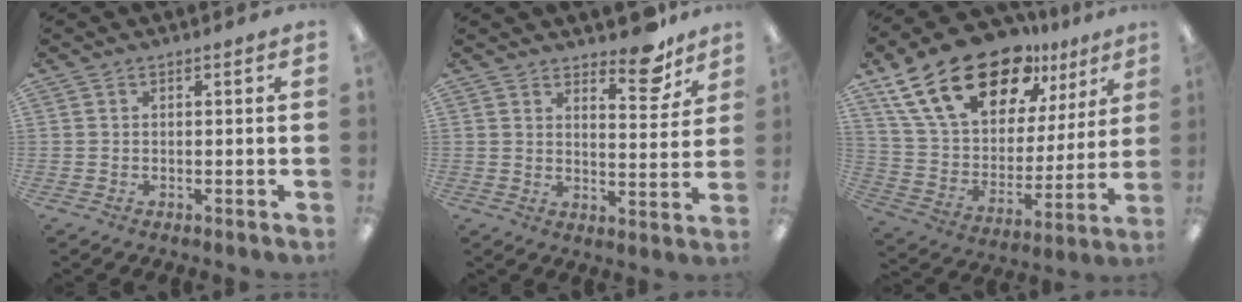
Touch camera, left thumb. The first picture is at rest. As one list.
[{"total": 10.0, "force": [7.8, 3.6, 5.2], "torque": [-0.041, -0.055, 0.127]}, {"total": 23.9, "force": [15.7, 12.4, 13.0], "torque": [-0.241, -0.088, 0.281]}]